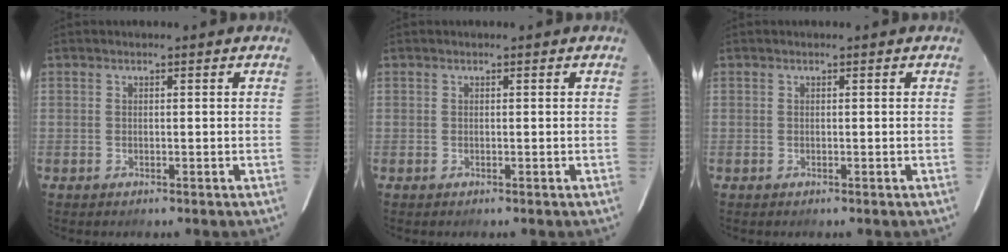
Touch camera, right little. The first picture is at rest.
{"total": 0.0}
{"total": 0.0}